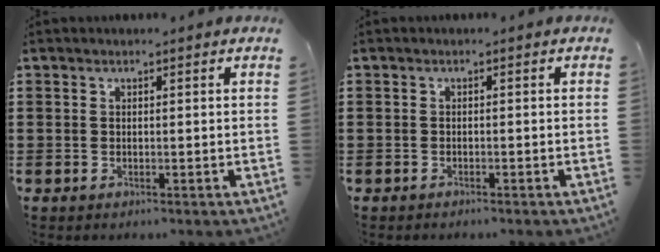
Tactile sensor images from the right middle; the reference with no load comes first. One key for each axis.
{"total": 0.8, "fx": -0.7, "fy": 0.2, "fz": 0.0, "tx": -0.001, "ty": 0.002, "tz": -0.017}